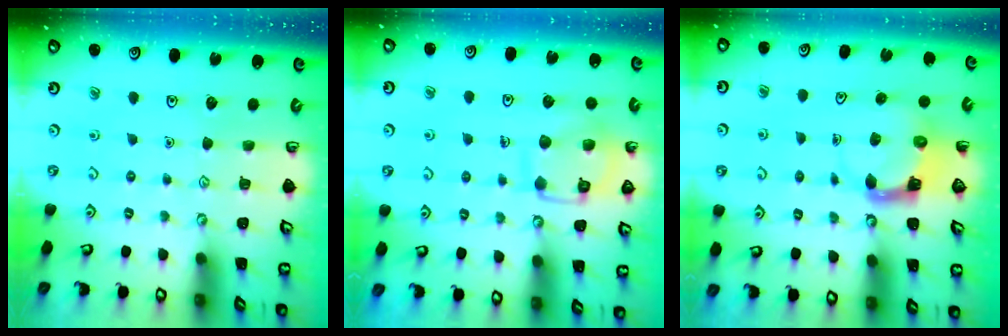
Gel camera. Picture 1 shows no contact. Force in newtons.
{"total": 10.7, "press": 10.7, "slide": 0.5}
{"total": 3.8, "press": 3.7, "slide": 0.7}